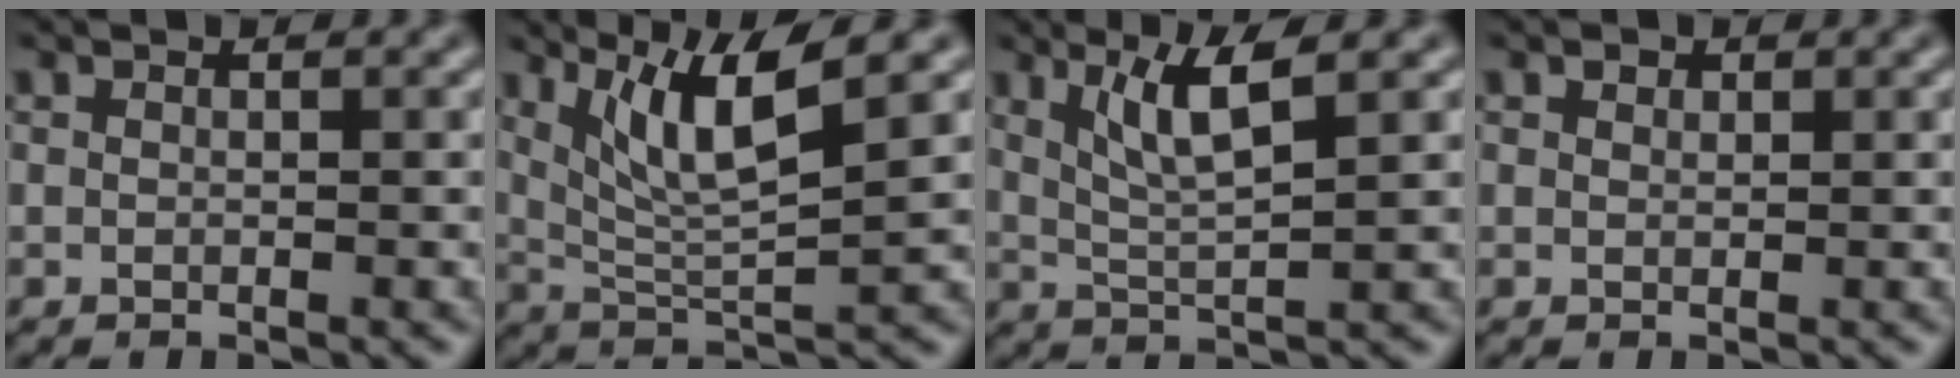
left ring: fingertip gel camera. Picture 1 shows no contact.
{"total": 6.5, "force": [3.3, 1.2, 5.5], "torque": [-0.101, -0.003, 0.066]}
{"total": 4.5, "force": [2.1, 0.8, 3.9], "torque": [-0.079, -0.005, 0.044]}
{"total": 0.8, "force": [0.6, 0.4, 0.2], "torque": [-0.005, 0.000, 0.011]}